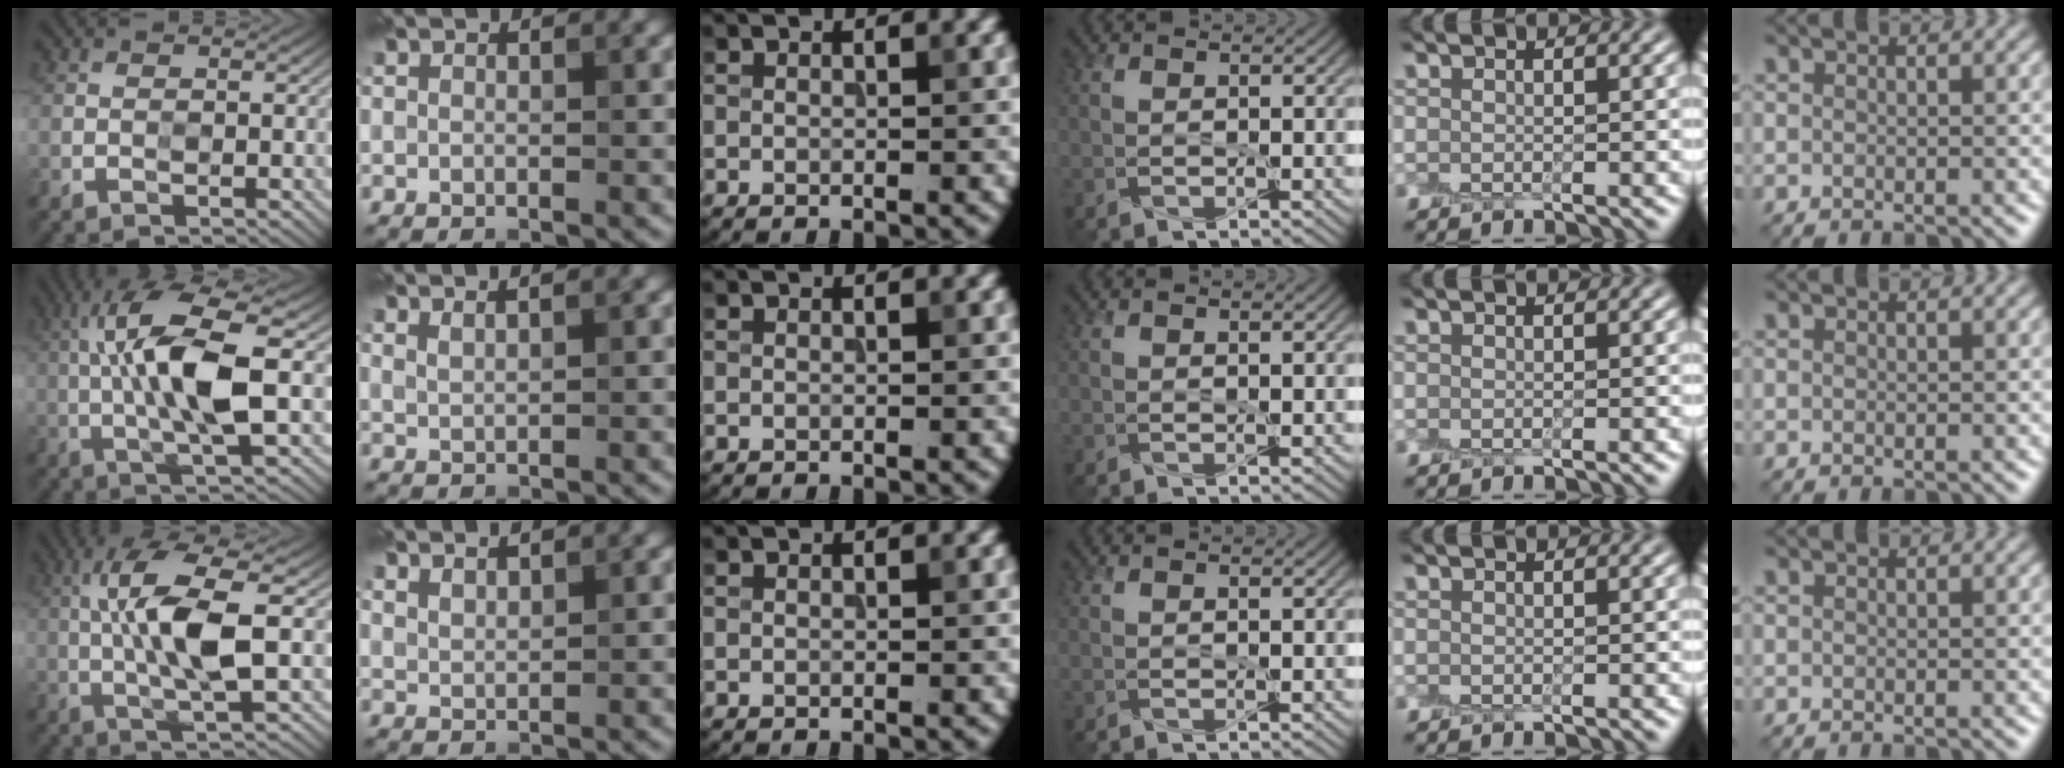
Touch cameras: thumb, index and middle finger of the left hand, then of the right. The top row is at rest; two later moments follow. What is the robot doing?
{"motion": "peel", "object": "plastic wrap"}